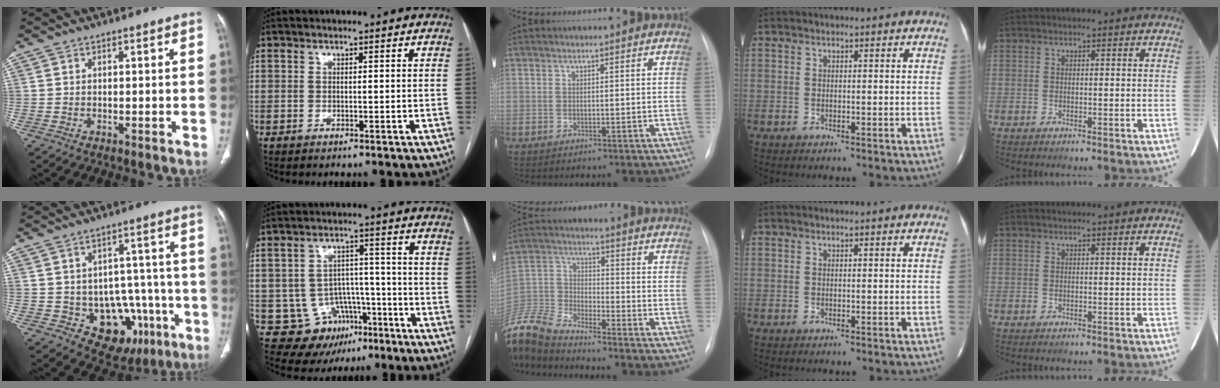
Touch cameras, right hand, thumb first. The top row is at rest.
{"thumb": {"total": 14.7, "force": [-5.1, 10.8, 8.7], "torque": [-0.063, 0.036, -0.051]}, "index": {"total": 10.2, "force": [-4.6, 8.7, 2.5], "torque": [-0.036, 0.030, -0.056]}, "middle": {"total": 14.4, "force": [-13.6, 1.5, 4.7], "torque": [-0.112, 0.007, -0.270]}}